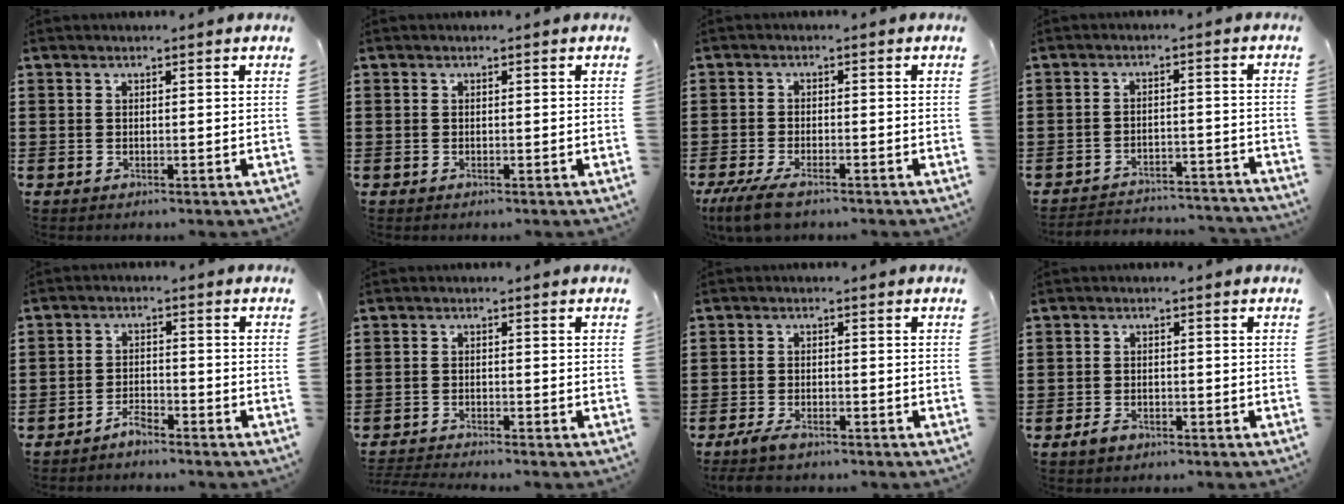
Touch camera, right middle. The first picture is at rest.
{"total": 0.0}
{"total": 4.0, "force": [-3.1, 0.7, 2.4], "torque": [-0.061, -0.010, -0.063]}
{"total": 3.7, "force": [-3.6, 0.3, 0.3], "torque": [-0.009, 0.003, -0.078]}
{"total": 2.9, "force": [-2.9, 0.6, 0.2], "torque": [-0.011, 0.002, -0.059]}
{"total": 2.1, "force": [-2.1, 0.0, 0.0], "torque": [-0.012, -0.003, -0.048]}
{"total": 2.6, "force": [-2.1, 0.7, 1.4], "torque": [-0.041, -0.003, -0.045]}
{"total": 2.0, "force": [-1.3, 1.2, 0.9], "torque": [-0.018, 0.003, -0.027]}